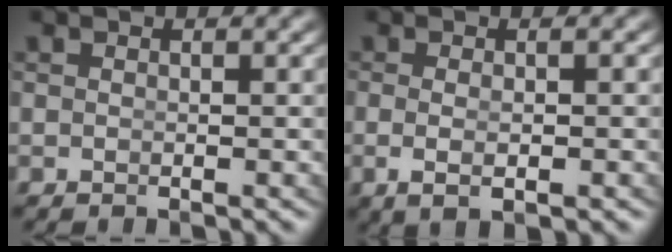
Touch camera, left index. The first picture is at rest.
{"total": 2.4, "force": [-0.8, 0.2, 2.3], "torque": [-0.051, -0.012, 0.000]}